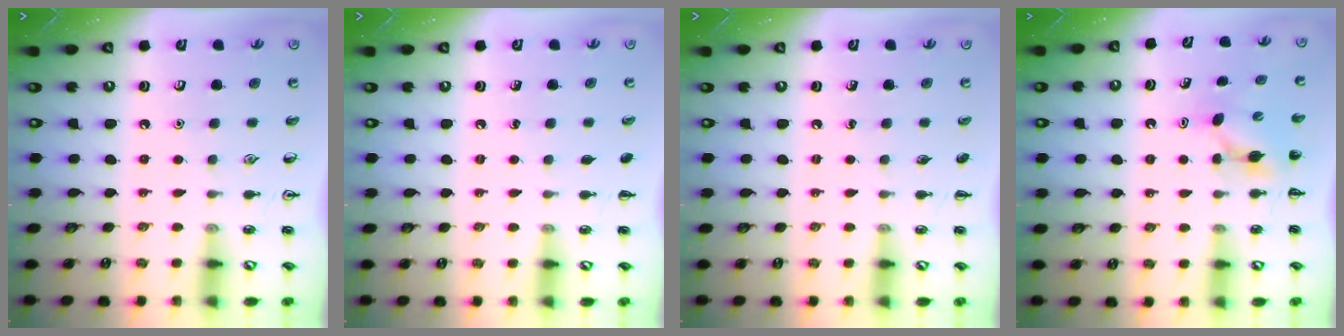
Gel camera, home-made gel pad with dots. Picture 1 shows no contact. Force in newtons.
{"total": 0.0}
{"total": 0.0}
{"total": 4.1, "press": 4.0, "slide": 0.9}